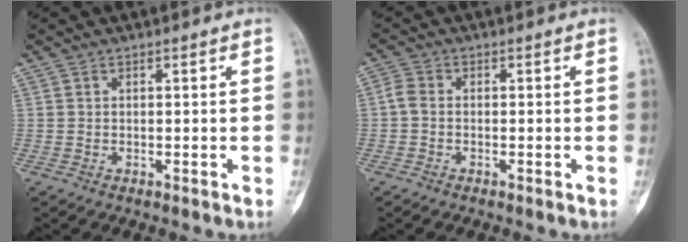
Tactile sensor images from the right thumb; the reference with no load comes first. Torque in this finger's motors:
{"motor_torque": [0.80, -0.03, 0.09, -0.52, 0.03]}